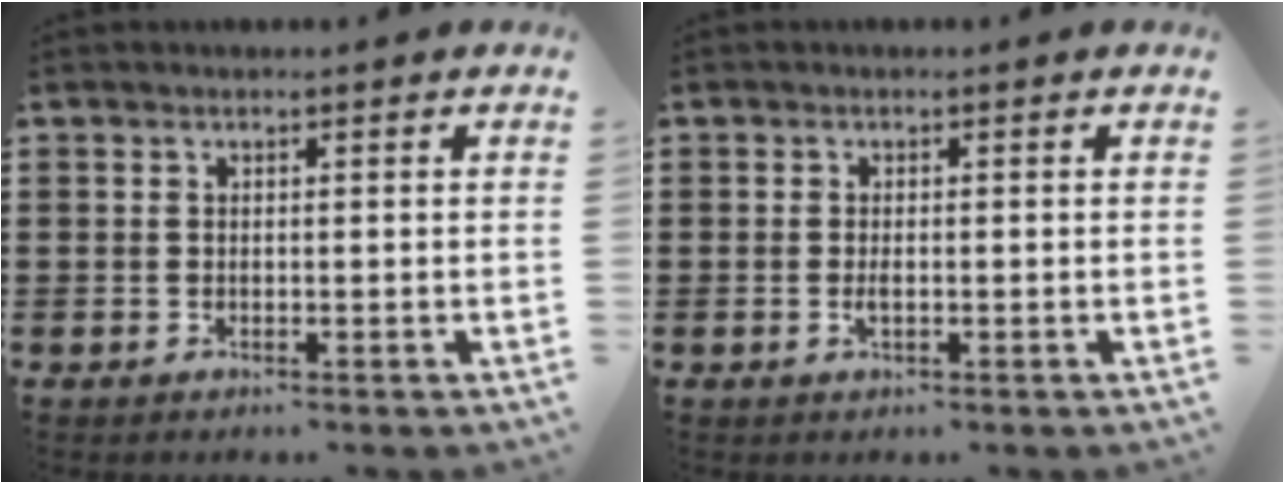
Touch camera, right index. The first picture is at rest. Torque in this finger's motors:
{"motor_torque": [1.37, 0.77, 0.30, 0.07]}